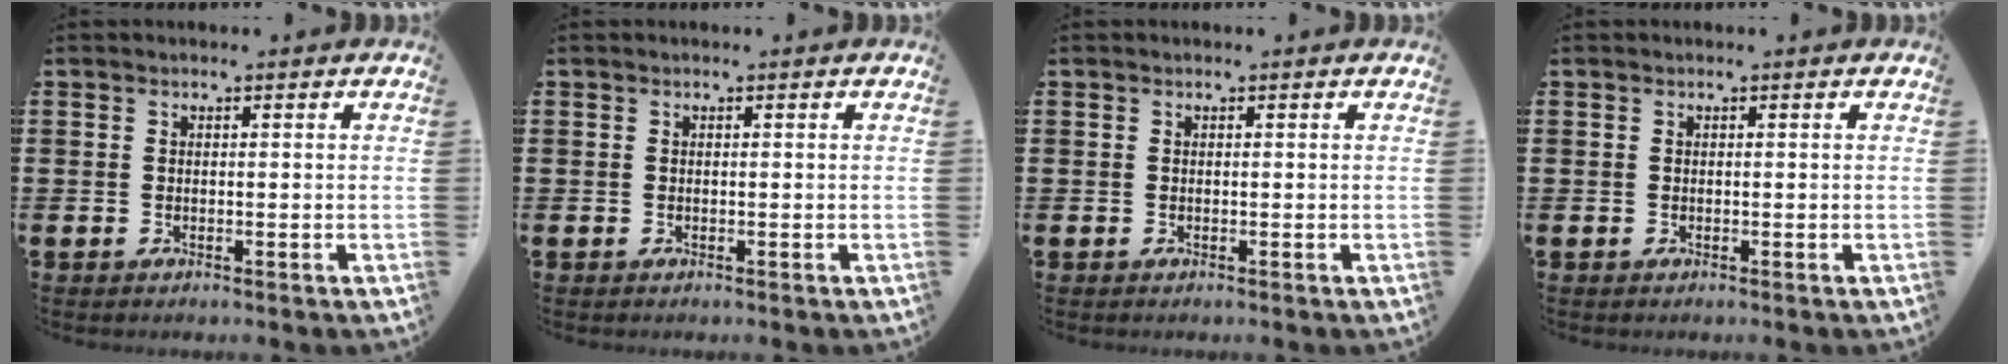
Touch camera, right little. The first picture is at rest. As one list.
[{"total": 0.0}, {"total": 0.0}, {"total": 0.0}]